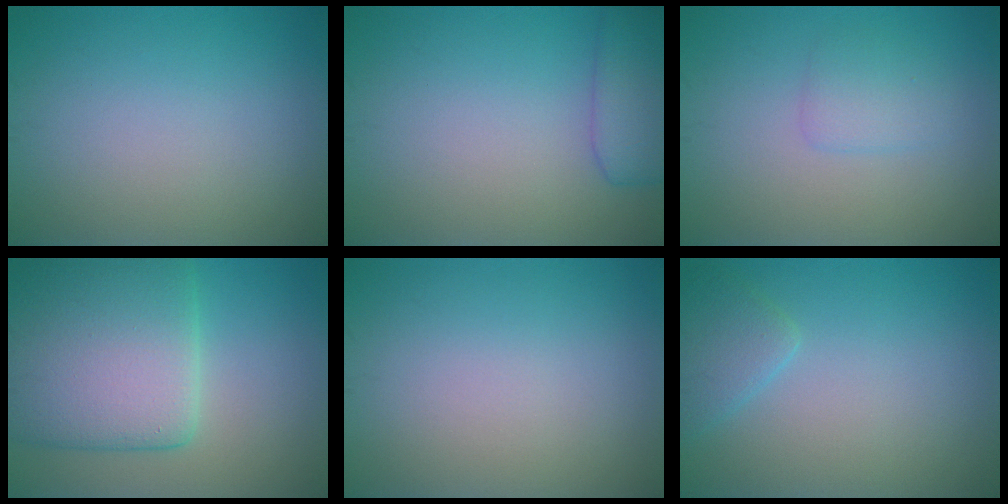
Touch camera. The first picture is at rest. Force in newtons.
{"total": 3.7, "press": 3.7, "slide": 0.2}
{"total": 1.8, "press": 1.8, "slide": 0.0}
{"total": 10.7, "press": 10.7, "slide": 0.5}
{"total": 0.0}
{"total": 2.1, "press": 2.1, "slide": 0.1}